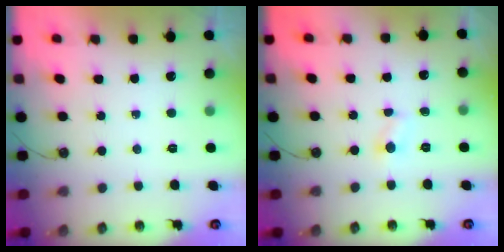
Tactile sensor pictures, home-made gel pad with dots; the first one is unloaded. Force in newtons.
{"total": 3.3, "press": 3.3, "slide": 0.5}